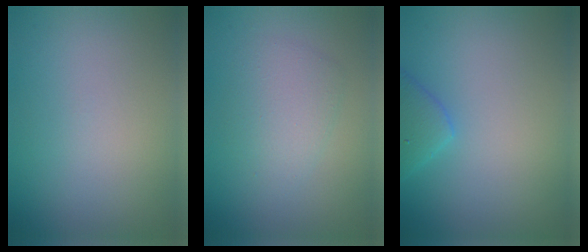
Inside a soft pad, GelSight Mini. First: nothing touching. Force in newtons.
{"total": 2.8, "press": 2.8, "slide": 0.2}
{"total": 2.3, "press": 2.3, "slide": 0.2}